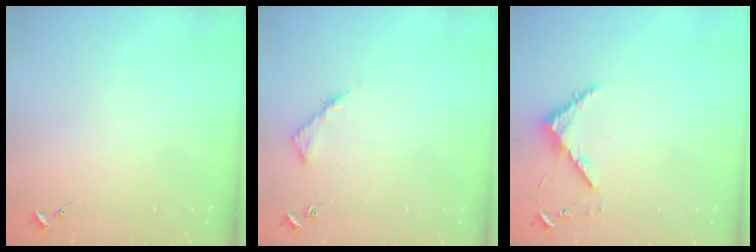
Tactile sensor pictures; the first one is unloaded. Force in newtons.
{"total": 4.3, "press": 4.3, "slide": 0.4}
{"total": 4.6, "press": 4.6, "slide": 0.4}